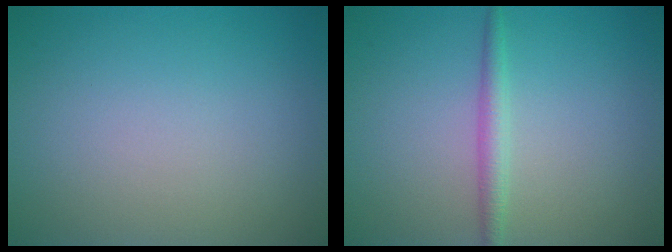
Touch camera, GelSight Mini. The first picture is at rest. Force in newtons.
{"total": 1.8, "press": 1.8, "slide": 0.0}